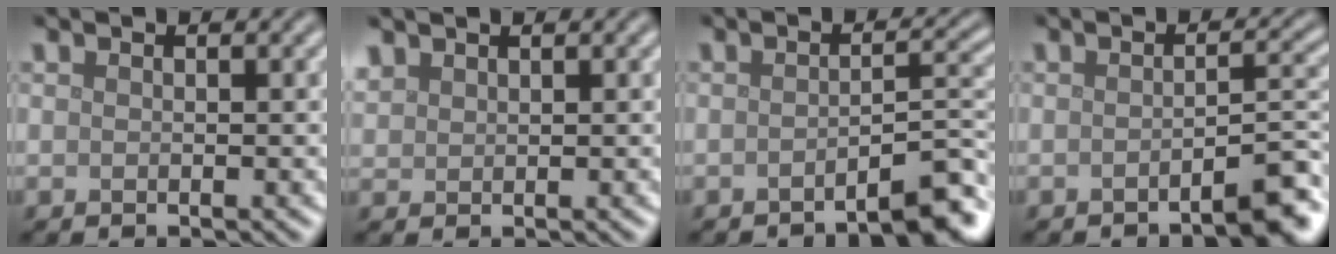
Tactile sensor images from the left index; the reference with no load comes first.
{"total": 1.2, "force": [1.1, 0.5, 0.1], "torque": [-0.007, 0.005, 0.029]}
{"total": 4.0, "force": [-2.9, 0.6, 2.8], "torque": [-0.033, 0.015, -0.045]}
{"total": 3.3, "force": [-2.1, 0.4, 2.4], "torque": [-0.029, 0.012, -0.039]}